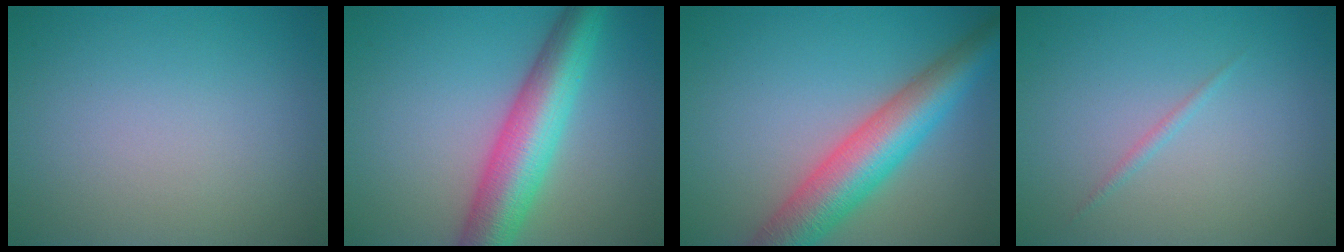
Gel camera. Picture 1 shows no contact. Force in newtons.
{"total": 7.9, "press": 7.9, "slide": 0.2}
{"total": 8.1, "press": 8.1, "slide": 0.2}
{"total": 0.6, "press": 0.6, "slide": 0.1}